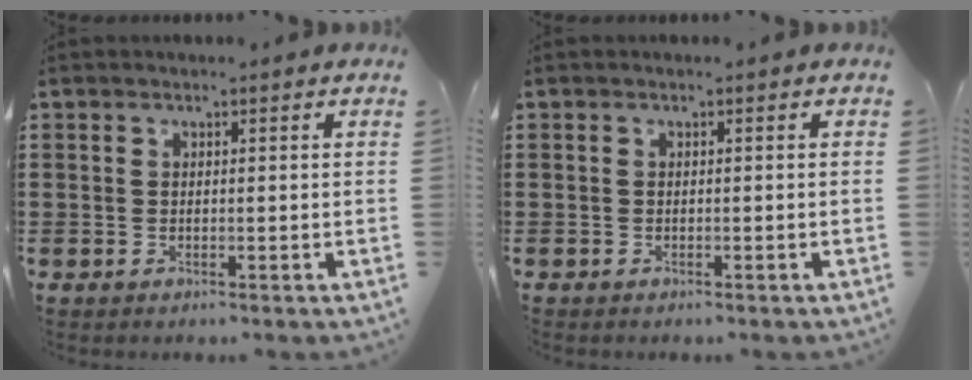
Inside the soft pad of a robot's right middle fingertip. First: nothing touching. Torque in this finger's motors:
{"motor_torque": [0.39, -0.14, 0.09, 0.03]}